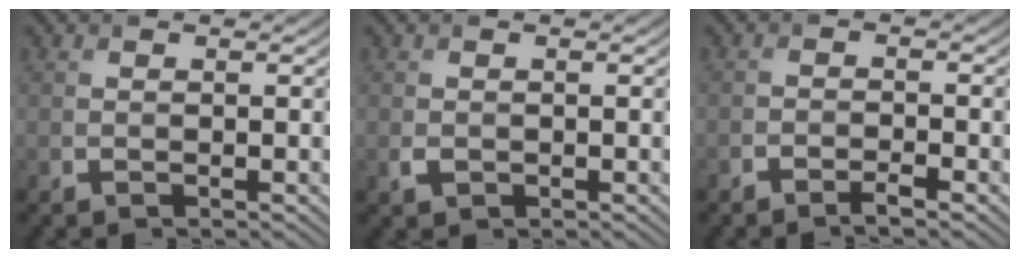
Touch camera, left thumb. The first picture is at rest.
{"total": 1.0, "force": [-0.2, 0.8, 0.5], "torque": [-0.009, -0.007, -0.004]}
{"total": 1.8, "force": [-1.5, 0.4, 1.0], "torque": [-0.019, -0.001, -0.030]}